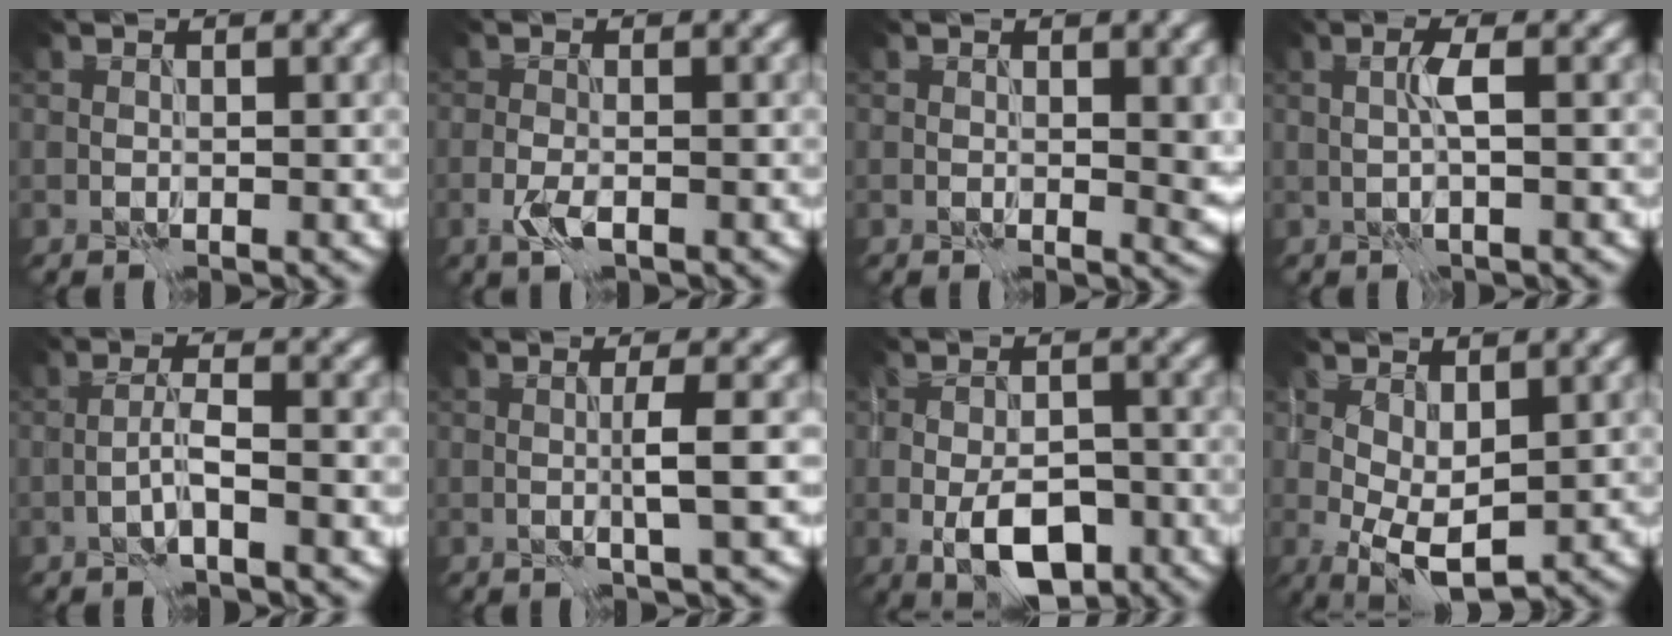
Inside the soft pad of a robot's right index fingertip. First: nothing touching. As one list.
[{"total": 1.8, "force": [-1.0, 0.4, 1.4], "torque": [-0.035, -0.003, -0.021]}, {"total": 2.4, "force": [0.1, 1.1, 2.1], "torque": [-0.023, -0.004, 0.001]}, {"total": 1.4, "force": [0.3, -0.6, 1.2], "torque": [-0.027, 0.005, 0.007]}, {"total": 2.2, "force": [-1.0, -0.2, 1.9], "torque": [-0.038, 0.010, -0.023]}, {"total": 2.1, "force": [0.0, -0.4, 2.1], "torque": [-0.040, 0.000, -0.003]}, {"total": 6.1, "force": [-2.7, 3.0, 4.7], "torque": [-0.079, -0.005, -0.046]}, {"total": 4.6, "force": [-0.4, 2.1, 4.1], "torque": [-0.088, -0.006, -0.002]}]